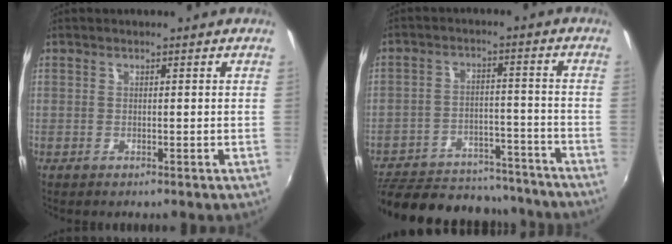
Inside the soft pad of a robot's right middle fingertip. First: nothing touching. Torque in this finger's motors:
{"motor_torque": [0.78, -1.35, 0.00, -0.21]}